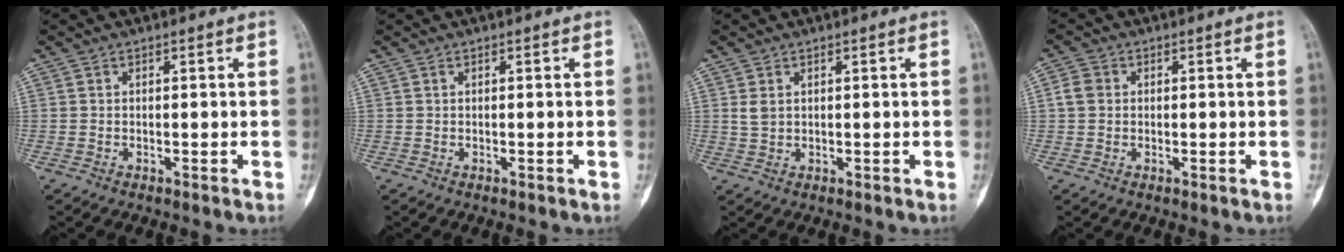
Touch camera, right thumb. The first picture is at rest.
{"total": 0.0}
{"total": 1.9, "force": [0.7, 1.2, 1.3], "torque": [-0.027, 0.002, 0.020]}
{"total": 3.0, "force": [0.3, 2.5, 1.6], "torque": [-0.026, 0.006, 0.003]}